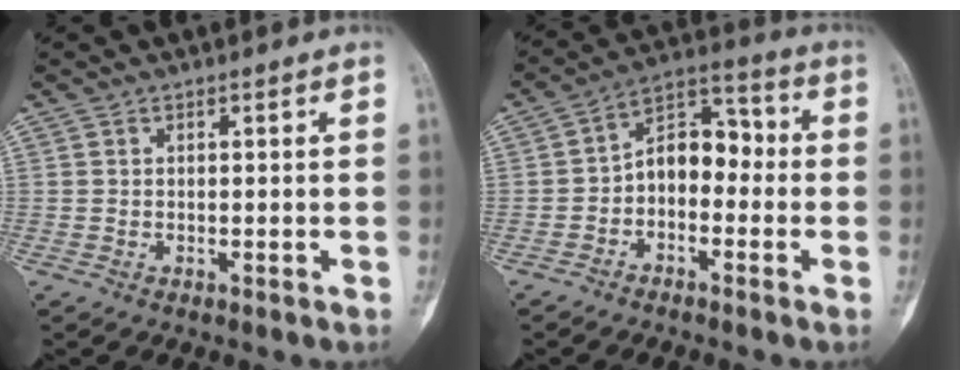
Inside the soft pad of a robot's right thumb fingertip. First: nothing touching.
{"total": 9.1, "force": [-1.7, 6.2, 6.5], "torque": [-0.075, 0.047, -0.046]}